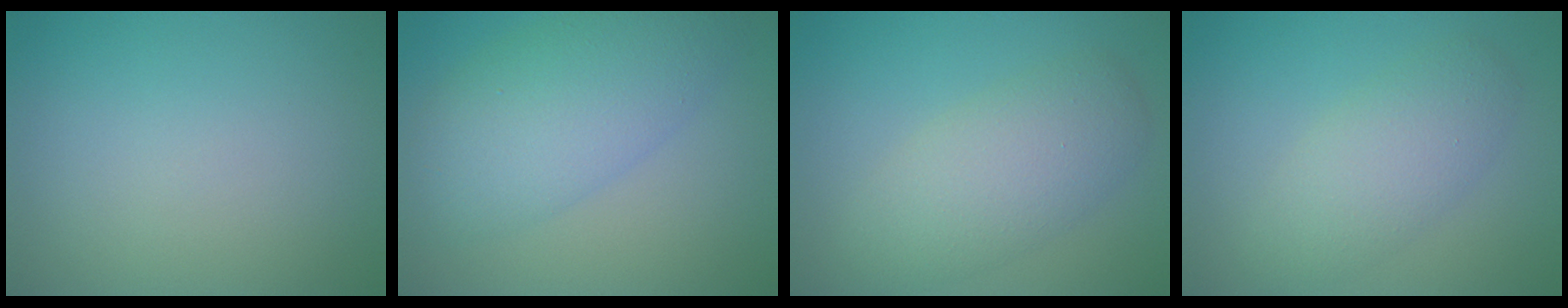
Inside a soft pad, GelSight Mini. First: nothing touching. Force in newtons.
{"total": 6.8, "press": 6.8, "slide": 0.3}
{"total": 5.1, "press": 5.1, "slide": 0.2}
{"total": 3.9, "press": 3.9, "slide": 0.2}